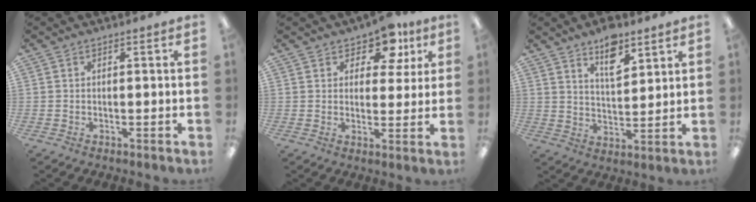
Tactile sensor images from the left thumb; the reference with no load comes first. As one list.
[{"total": 8.3, "force": [5.3, 5.0, 4.0], "torque": [-0.053, -0.027, 0.093]}, {"total": 9.2, "force": [6.2, 4.2, 5.2], "torque": [-0.071, -0.034, 0.105]}]